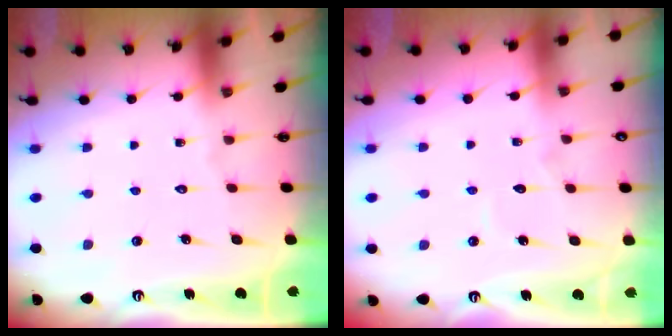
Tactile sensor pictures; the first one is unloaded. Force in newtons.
{"total": 4.1, "press": 4.1, "slide": 0.4}